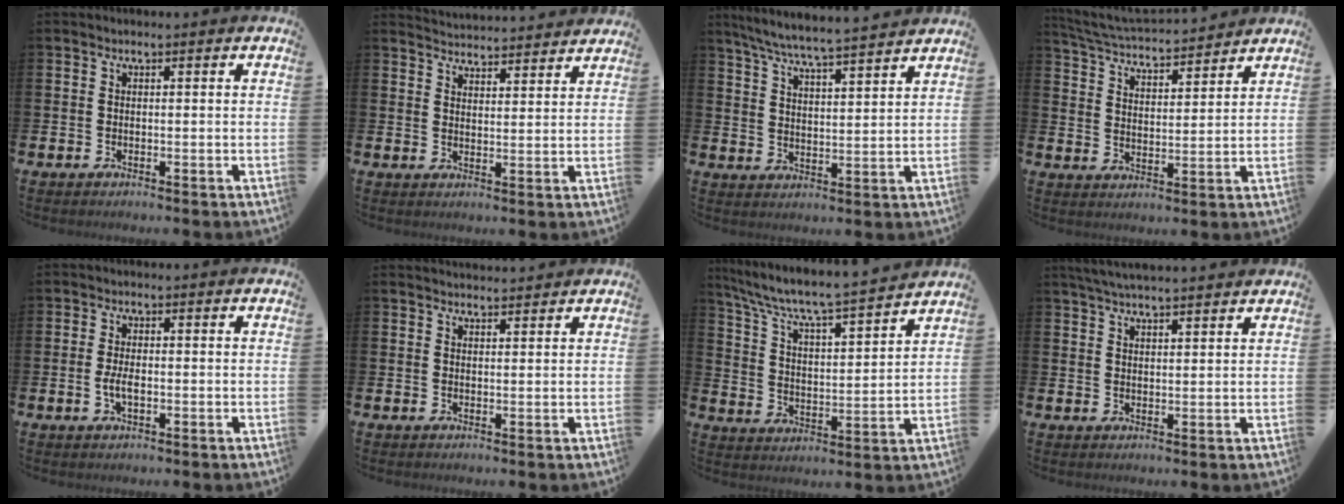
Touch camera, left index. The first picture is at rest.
{"total": 4.3, "force": [4.2, 0.2, -0.4], "torque": [-0.001, -0.033, 0.075]}
{"total": 6.7, "force": [6.4, -0.2, 1.9], "torque": [-0.060, -0.043, 0.112]}
{"total": 4.9, "force": [4.9, 0.4, 0.5], "torque": [-0.031, -0.041, 0.080]}
{"total": 2.5, "force": [-0.4, 1.1, 2.2], "torque": [-0.033, -0.002, -0.009]}
{"total": 2.1, "force": [2.1, 0.3, 0.0], "torque": [0.012, -0.015, 0.033]}
{"total": 7.2, "force": [6.6, 0.5, 2.8], "torque": [-0.085, -0.052, 0.106]}
{"total": 4.1, "force": [3.9, 0.2, 1.1], "torque": [-0.035, -0.008, 0.074]}